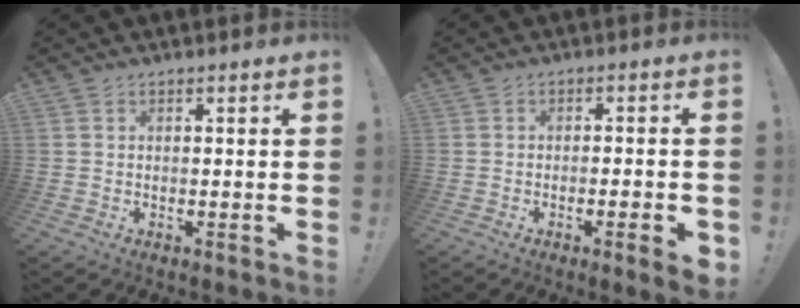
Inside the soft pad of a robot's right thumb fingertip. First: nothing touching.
{"total": 4.8, "force": [-2.0, 0.3, 4.4], "torque": [-0.067, 0.004, -0.029]}